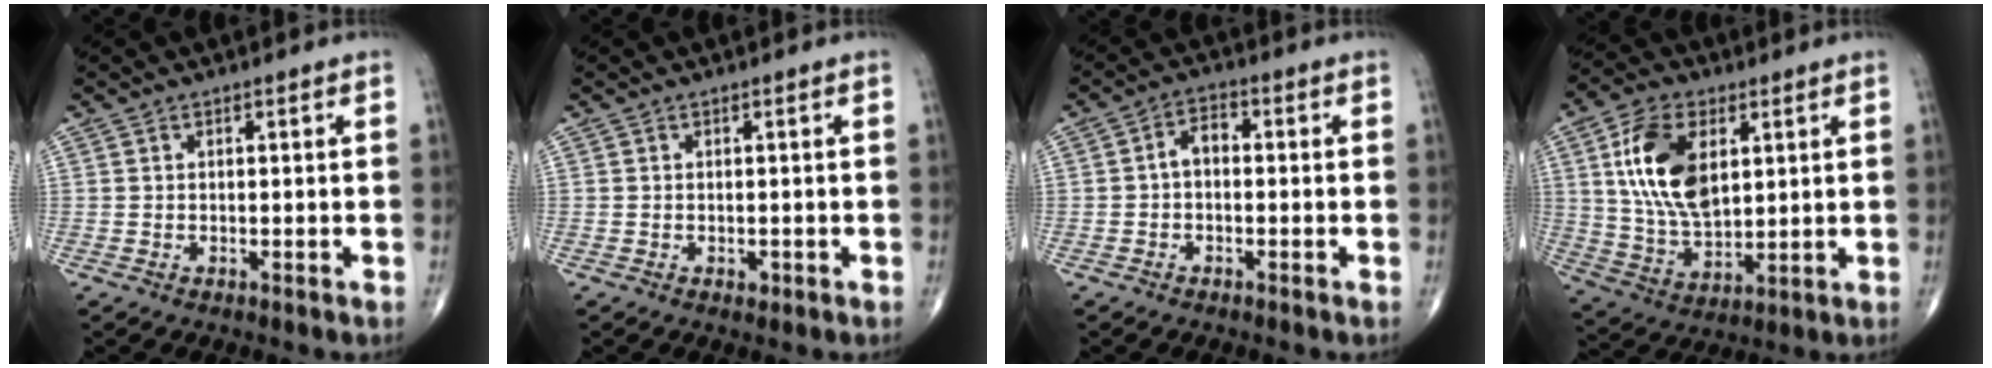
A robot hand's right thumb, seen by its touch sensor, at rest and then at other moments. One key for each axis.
{"total": 0.8, "fx": -0.3, "fy": 0.6, "fz": 0.4, "tx": 0.000, "ty": -0.002, "tz": -0.003}
{"total": 3.8, "fx": -0.4, "fy": 2.4, "fz": 2.9, "tx": -0.042, "ty": 0.019, "tz": -0.017}
{"total": 15.9, "fx": 4.4, "fy": 9.1, "fz": 12.3, "tx": -0.218, "ty": -0.013, "tz": 0.088}